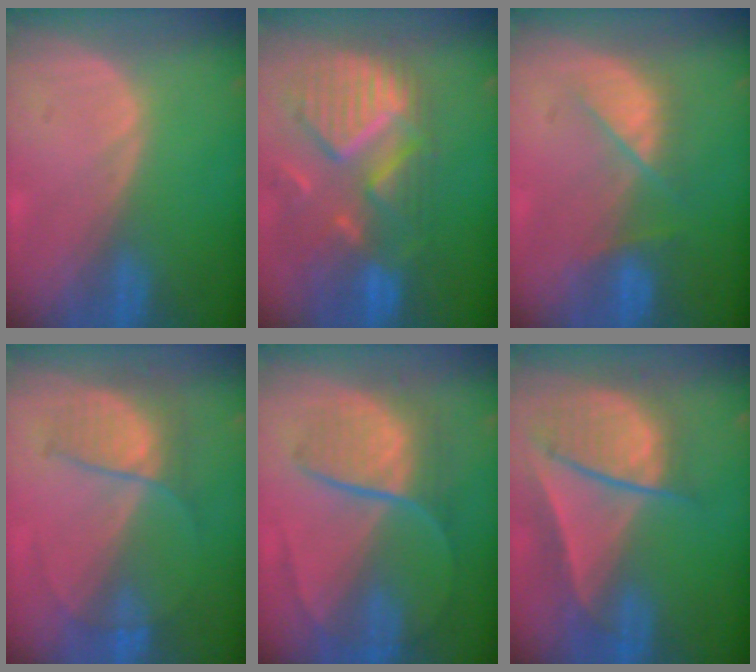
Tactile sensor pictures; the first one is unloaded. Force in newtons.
{"total": 12.0, "press": 10.5, "slide": 5.7}
{"total": 5.1, "press": 5.1, "slide": 0.8}
{"total": 5.8, "press": 5.7, "slide": 1.4}
{"total": 8.8, "press": 7.6, "slide": 4.6}
{"total": 9.2, "press": 8.0, "slide": 4.4}